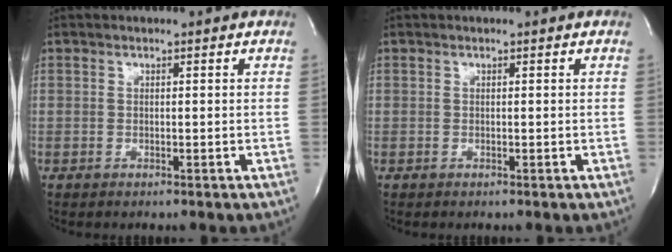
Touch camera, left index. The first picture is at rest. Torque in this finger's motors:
{"motor_torque": [0.00, 0.01, 0.00, 0.00]}